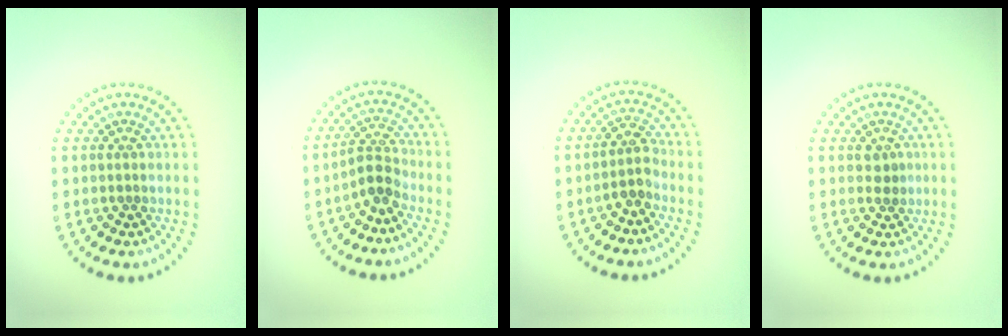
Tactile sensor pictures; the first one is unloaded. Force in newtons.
{"total": 2.4, "press": 1.7, "slide": 1.7}
{"total": 2.1, "press": 1.6, "slide": 1.3}
{"total": 1.2, "press": 1.1, "slide": 0.4}